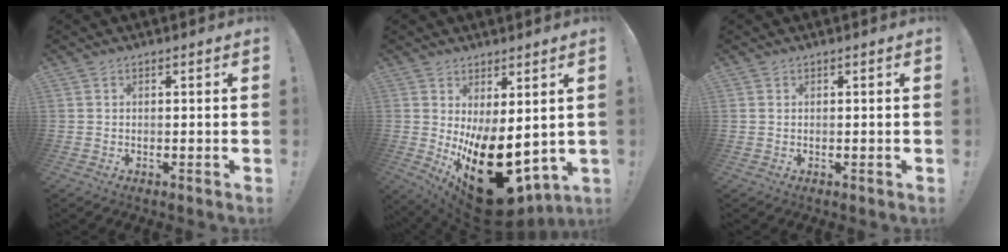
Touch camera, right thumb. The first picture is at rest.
{"total": 19.8, "force": [-4.7, 9.8, 16.6], "torque": [-0.221, 0.013, -0.051]}
{"total": 0.5, "force": [0.2, 0.4, 0.2], "torque": [-0.010, 0.004, 0.006]}